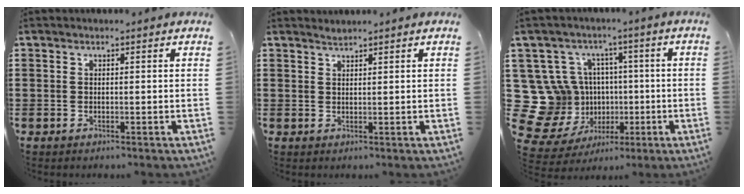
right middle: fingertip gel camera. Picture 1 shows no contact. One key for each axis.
{"total": 1.0, "fx": 1.0, "fy": 0.0, "fz": -0.1, "tx": -0.001, "ty": -0.001, "tz": 0.019}
{"total": 12.9, "fx": 0.6, "fy": 12.5, "fz": 3.3, "tx": -0.130, "ty": -0.007, "tz": 0.033}